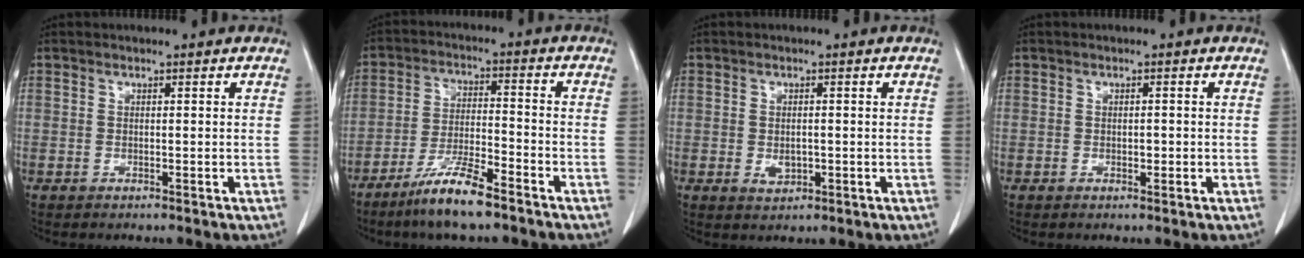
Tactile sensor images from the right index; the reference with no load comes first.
{"total": 9.0, "force": [-6.6, 0.8, 6.1], "torque": [-0.122, -0.014, -0.125]}
{"total": 2.5, "force": [-0.5, 1.8, 1.8], "torque": [-0.030, 0.000, 0.002]}
{"total": 1.2, "force": [-0.2, 0.7, 0.9], "torque": [-0.015, 0.001, 0.000]}